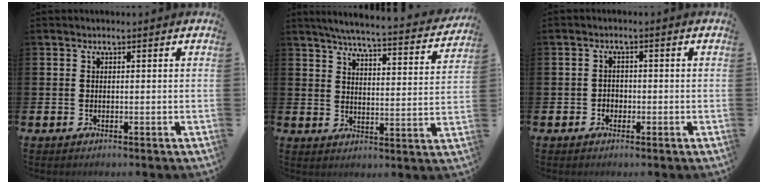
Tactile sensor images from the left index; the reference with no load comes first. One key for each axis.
{"total": 5.5, "fx": 5.2, "fy": 0.2, "fz": 2.0, "tx": -0.055, "ty": -0.042, "tz": 0.085}
{"total": 1.5, "fx": -0.7, "fy": 1.3, "fz": 0.3, "tx": -0.007, "ty": 0.003, "tz": -0.016}